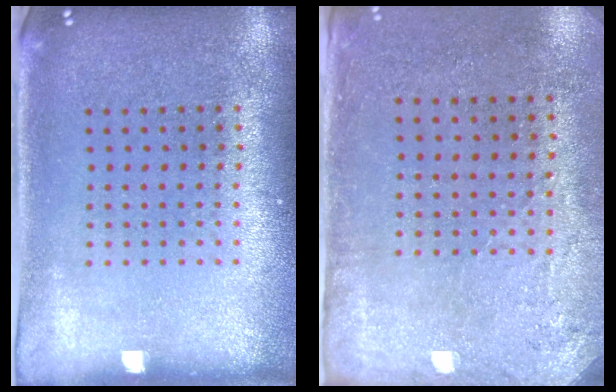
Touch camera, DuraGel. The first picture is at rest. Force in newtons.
{"total": 2.9, "press": 2.3, "slide": 1.6}